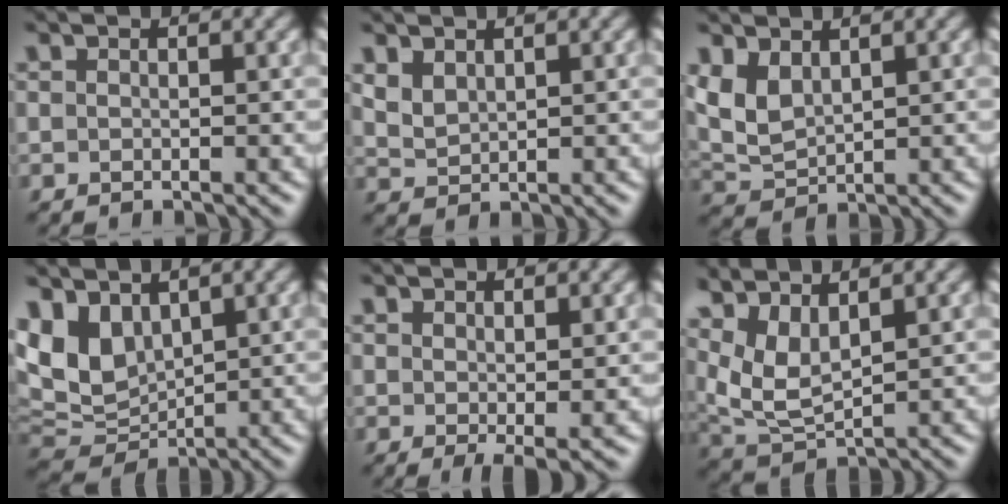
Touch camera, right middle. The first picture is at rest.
{"total": 2.0, "force": [1.4, 1.1, 0.9], "torque": [-0.025, -0.002, 0.035]}
{"total": 3.4, "force": [1.5, 2.0, 2.3], "torque": [-0.060, -0.001, 0.033]}
{"total": 6.1, "force": [2.7, 4.0, 3.8], "torque": [-0.087, -0.004, 0.052]}
{"total": 1.7, "force": [0.7, 0.4, 1.6], "torque": [-0.026, -0.011, 0.016]}
{"total": 5.8, "force": [3.2, 2.5, 4.1], "torque": [-0.099, -0.003, 0.072]}